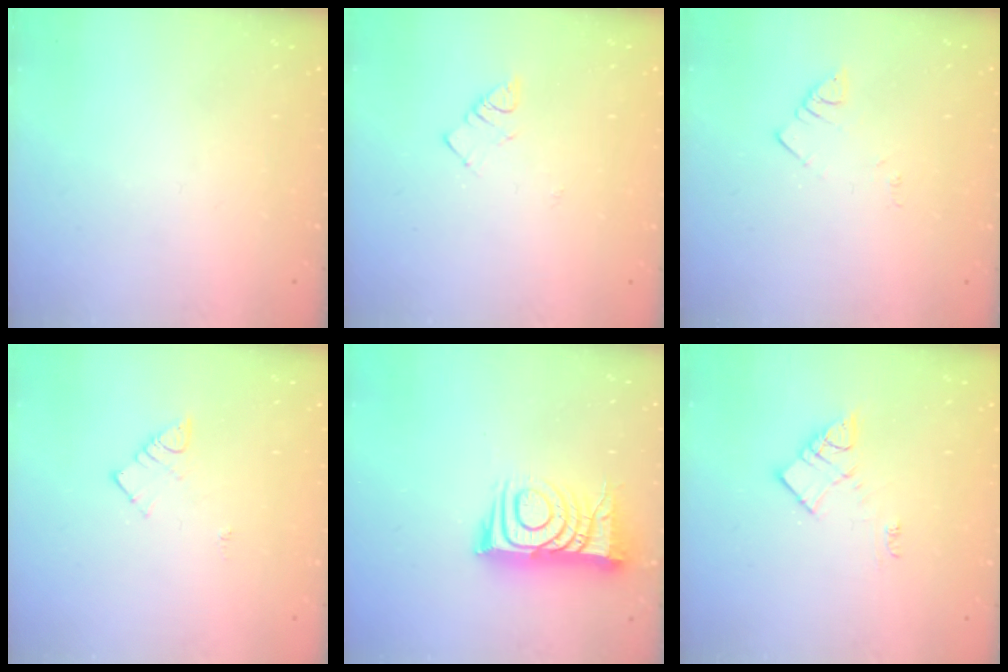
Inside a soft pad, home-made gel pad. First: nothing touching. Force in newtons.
{"total": 2.3, "press": 2.3, "slide": 0.4}
{"total": 1.7, "press": 1.6, "slide": 0.3}
{"total": 6.4, "press": 6.4, "slide": 0.2}
{"total": 13.1, "press": 13.0, "slide": 1.0}
{"total": 10.5, "press": 10.5, "slide": 0.4}